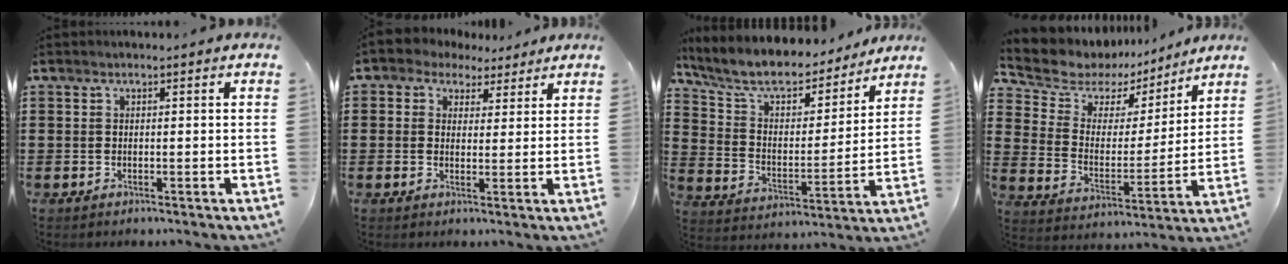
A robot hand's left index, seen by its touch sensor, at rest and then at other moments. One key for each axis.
{"total": 2.9, "fx": 1.6, "fy": 2.4, "fz": 0.1, "tx": -0.018, "ty": 0.005, "tz": 0.029}
{"total": 8.3, "fx": 7.3, "fy": 2.4, "fz": 3.2, "tx": -0.096, "ty": -0.045, "tz": 0.123}
{"total": 6.3, "fx": 5.0, "fy": 3.8, "fz": 0.5, "tx": -0.054, "ty": -0.034, "tz": 0.086}